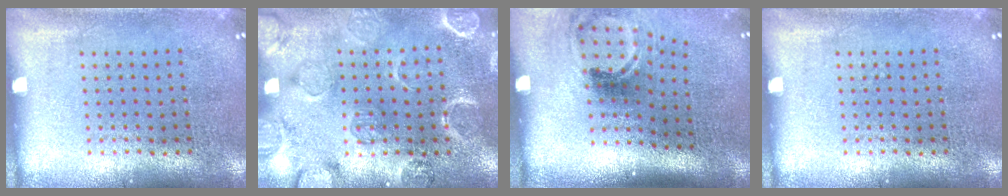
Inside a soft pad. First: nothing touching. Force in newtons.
{"total": 2.4, "press": 2.3, "slide": 0.8}
{"total": 2.0, "press": 1.3, "slide": 1.5}
{"total": 0.0}